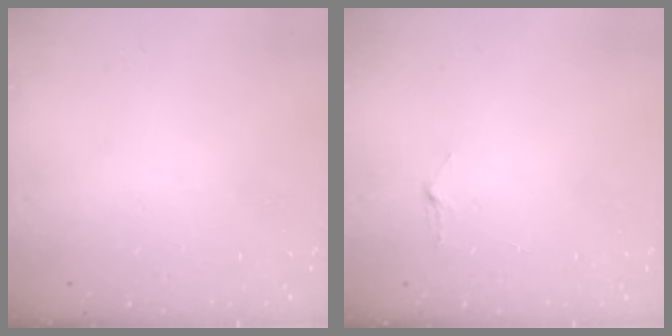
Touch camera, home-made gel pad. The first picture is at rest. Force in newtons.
{"total": 2.9, "press": 2.9, "slide": 0.3}